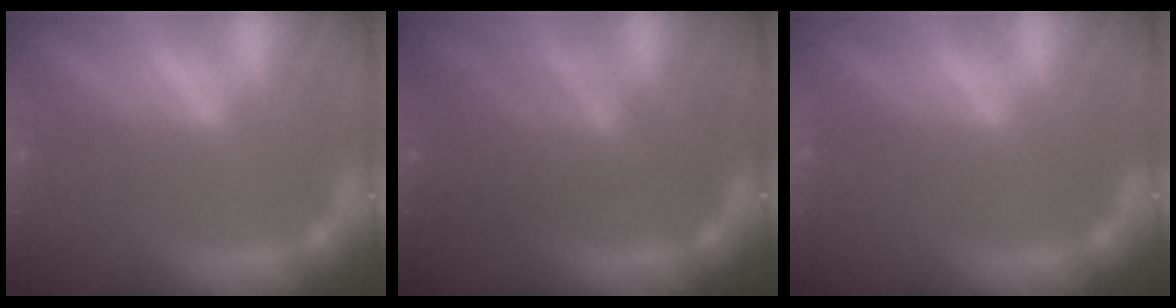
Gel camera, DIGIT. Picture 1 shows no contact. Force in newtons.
{"total": 5.0}
{"total": 0.0}